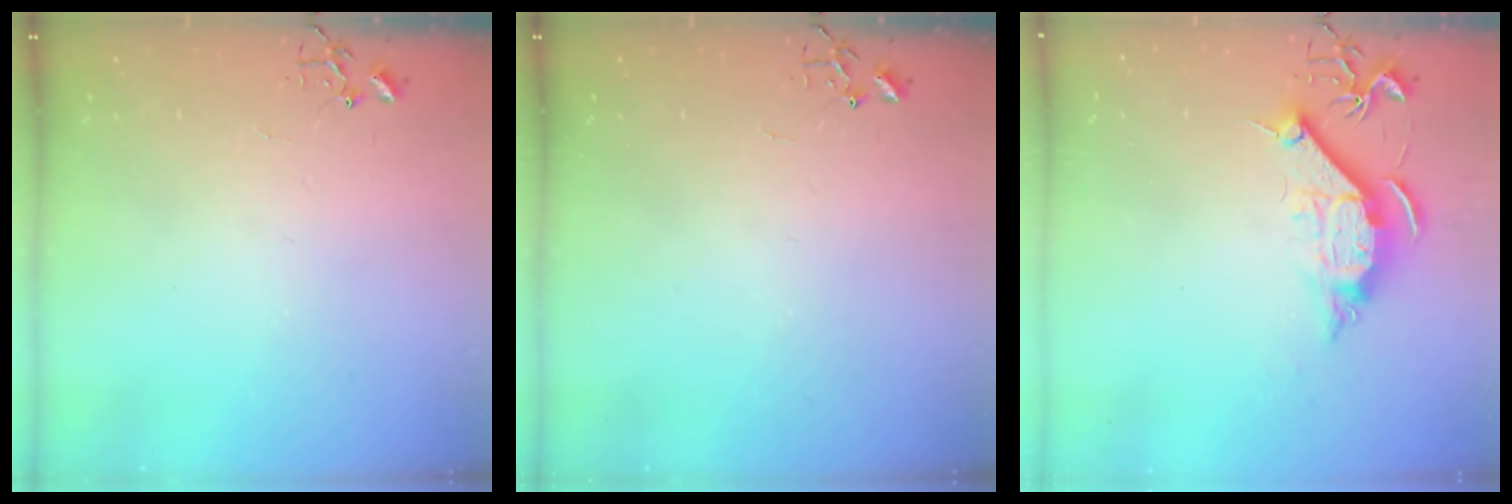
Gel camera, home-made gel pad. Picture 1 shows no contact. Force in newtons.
{"total": 0.0}
{"total": 10.1, "press": 10.0, "slide": 0.8}